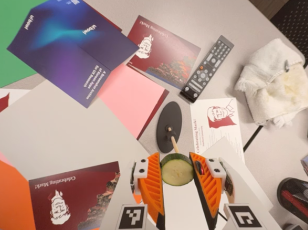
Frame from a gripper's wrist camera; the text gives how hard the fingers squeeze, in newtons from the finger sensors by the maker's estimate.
{"total": 8.7, "left": 8.7, "right": 8.8}